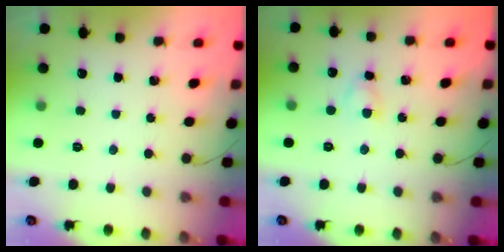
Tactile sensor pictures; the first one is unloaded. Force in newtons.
{"total": 2.8, "press": 2.7, "slide": 0.8}